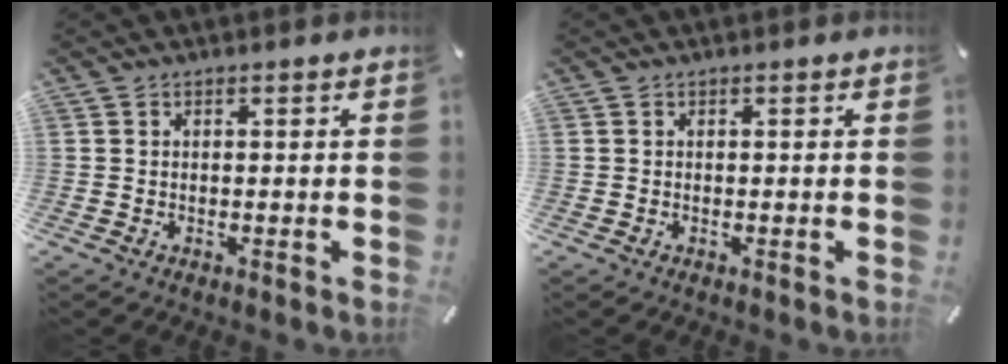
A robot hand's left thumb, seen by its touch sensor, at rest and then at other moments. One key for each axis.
{"total": 0.0}